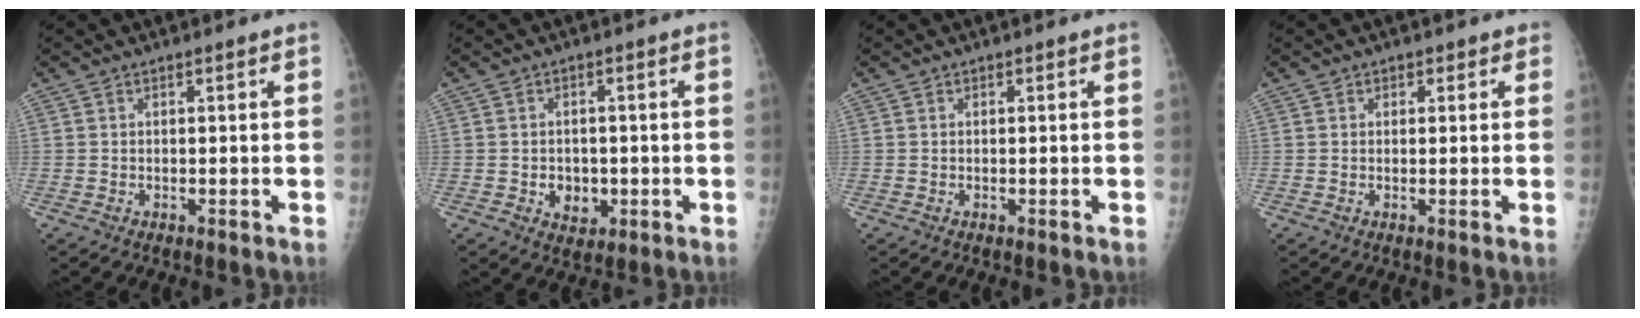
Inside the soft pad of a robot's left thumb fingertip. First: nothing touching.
{"total": 4.5, "force": [-0.9, 3.6, 2.5], "torque": [-0.015, 0.004, -0.005]}
{"total": 0.0}
{"total": 1.2, "force": [0.5, 1.0, 0.1], "torque": [0.017, 0.000, 0.001]}